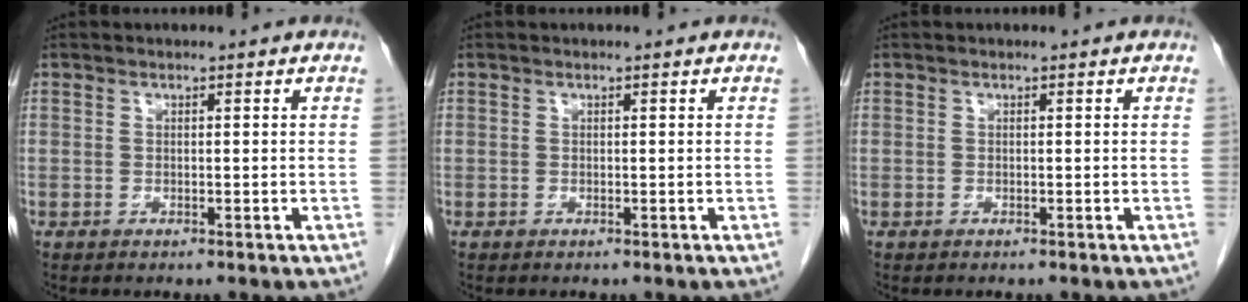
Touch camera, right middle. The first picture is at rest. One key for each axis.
{"total": 0.0}
{"total": 0.0}